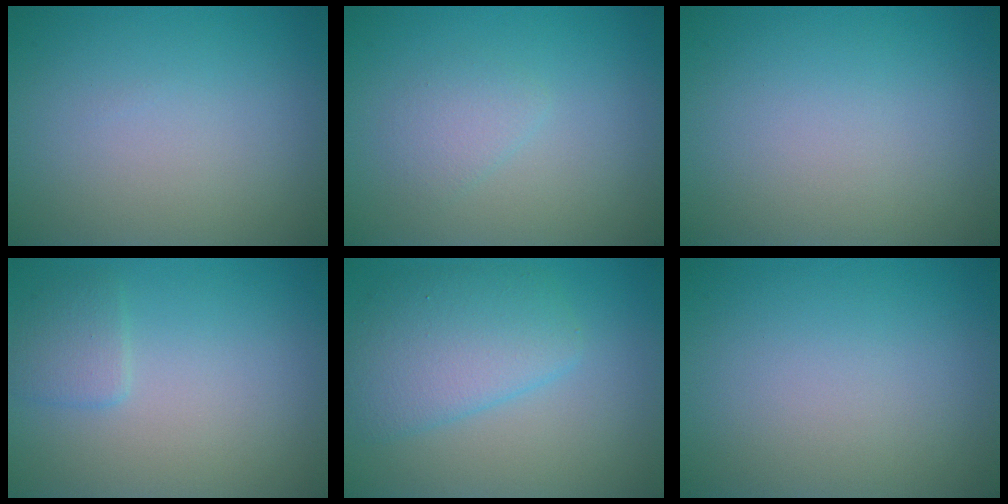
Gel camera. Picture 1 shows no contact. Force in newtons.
{"total": 1.5, "press": 1.5, "slide": 0.1}
{"total": 0.0}
{"total": 1.6, "press": 1.6, "slide": 0.1}
{"total": 5.0, "press": 5.0, "slide": 0.2}
{"total": 0.0}